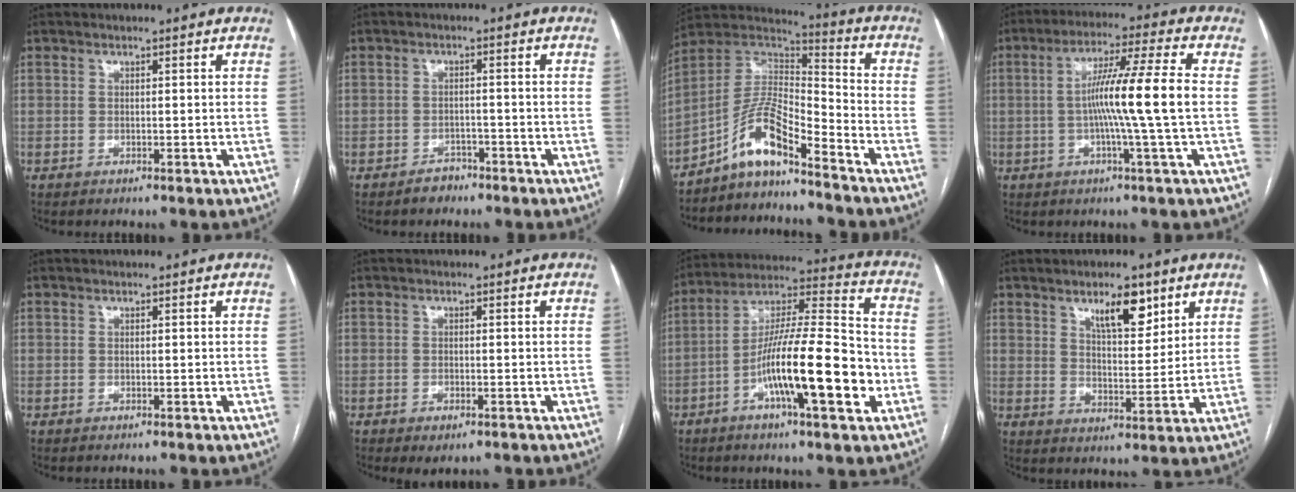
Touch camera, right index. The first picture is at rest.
{"total": 2.5, "force": [-1.9, 1.5, 0.3], "torque": [-0.005, 0.006, -0.028]}
{"total": 10.4, "force": [-7.6, 1.8, 6.9], "torque": [-0.139, 0.028, -0.140]}
{"total": 10.8, "force": [-0.7, -1.7, 10.7], "torque": [-0.187, 0.006, -0.015]}
{"total": 0.0}
{"total": 2.6, "force": [-1.6, 1.1, 1.7], "torque": [-0.024, -0.003, -0.014]}
{"total": 18.3, "force": [-5.5, 2.3, 17.3], "torque": [-0.301, 0.001, -0.091]}
{"total": 7.6, "force": [4.7, 2.6, 5.4], "torque": [-0.087, -0.003, 0.079]}